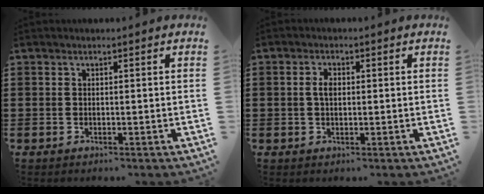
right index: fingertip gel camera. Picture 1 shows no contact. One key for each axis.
{"total": 2.2, "fx": 0.0, "fy": 1.0, "fz": 1.9, "tx": -0.039, "ty": 0.006, "tz": -0.002}